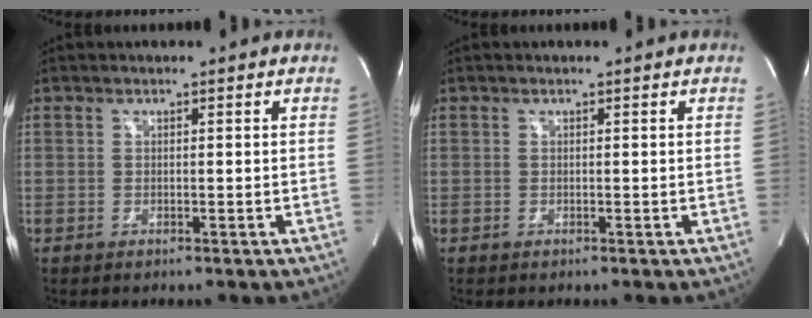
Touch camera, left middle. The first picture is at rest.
{"total": 0.0}